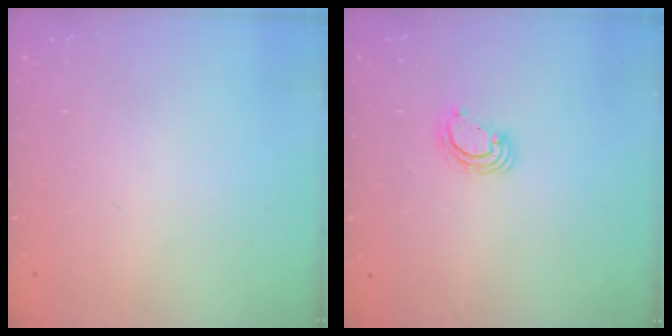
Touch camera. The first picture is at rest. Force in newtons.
{"total": 4.1, "press": 4.1, "slide": 0.3}